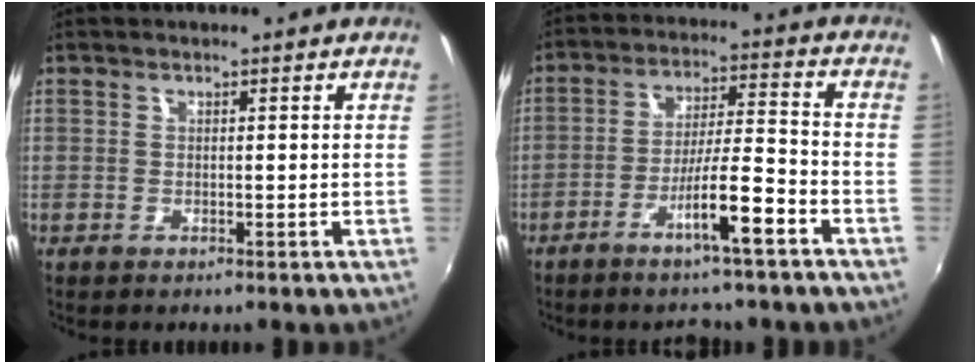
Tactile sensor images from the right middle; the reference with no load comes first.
{"total": 9.3, "force": [-5.9, 0.6, 7.2], "torque": [-0.134, -0.004, -0.100]}